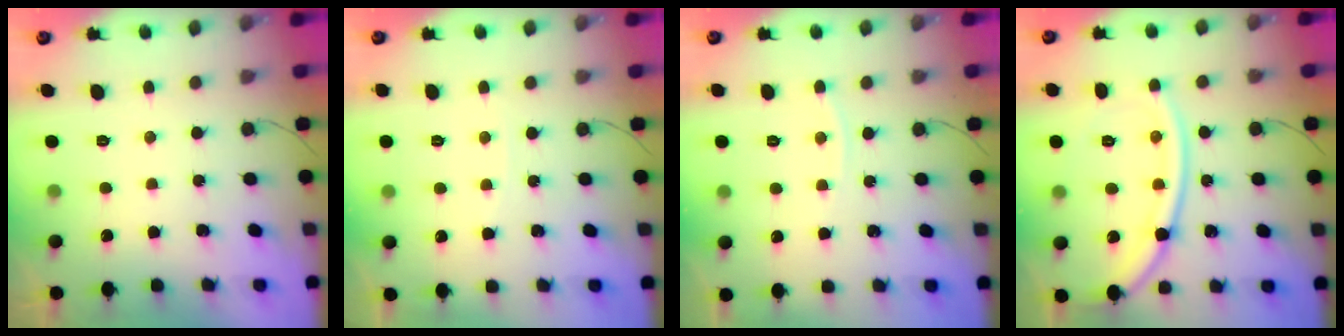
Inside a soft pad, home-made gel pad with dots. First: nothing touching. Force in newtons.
{"total": 2.8, "press": 2.8, "slide": 0.3}
{"total": 3.7, "press": 3.7, "slide": 0.5}
{"total": 15.5, "press": 15.4, "slide": 1.7}